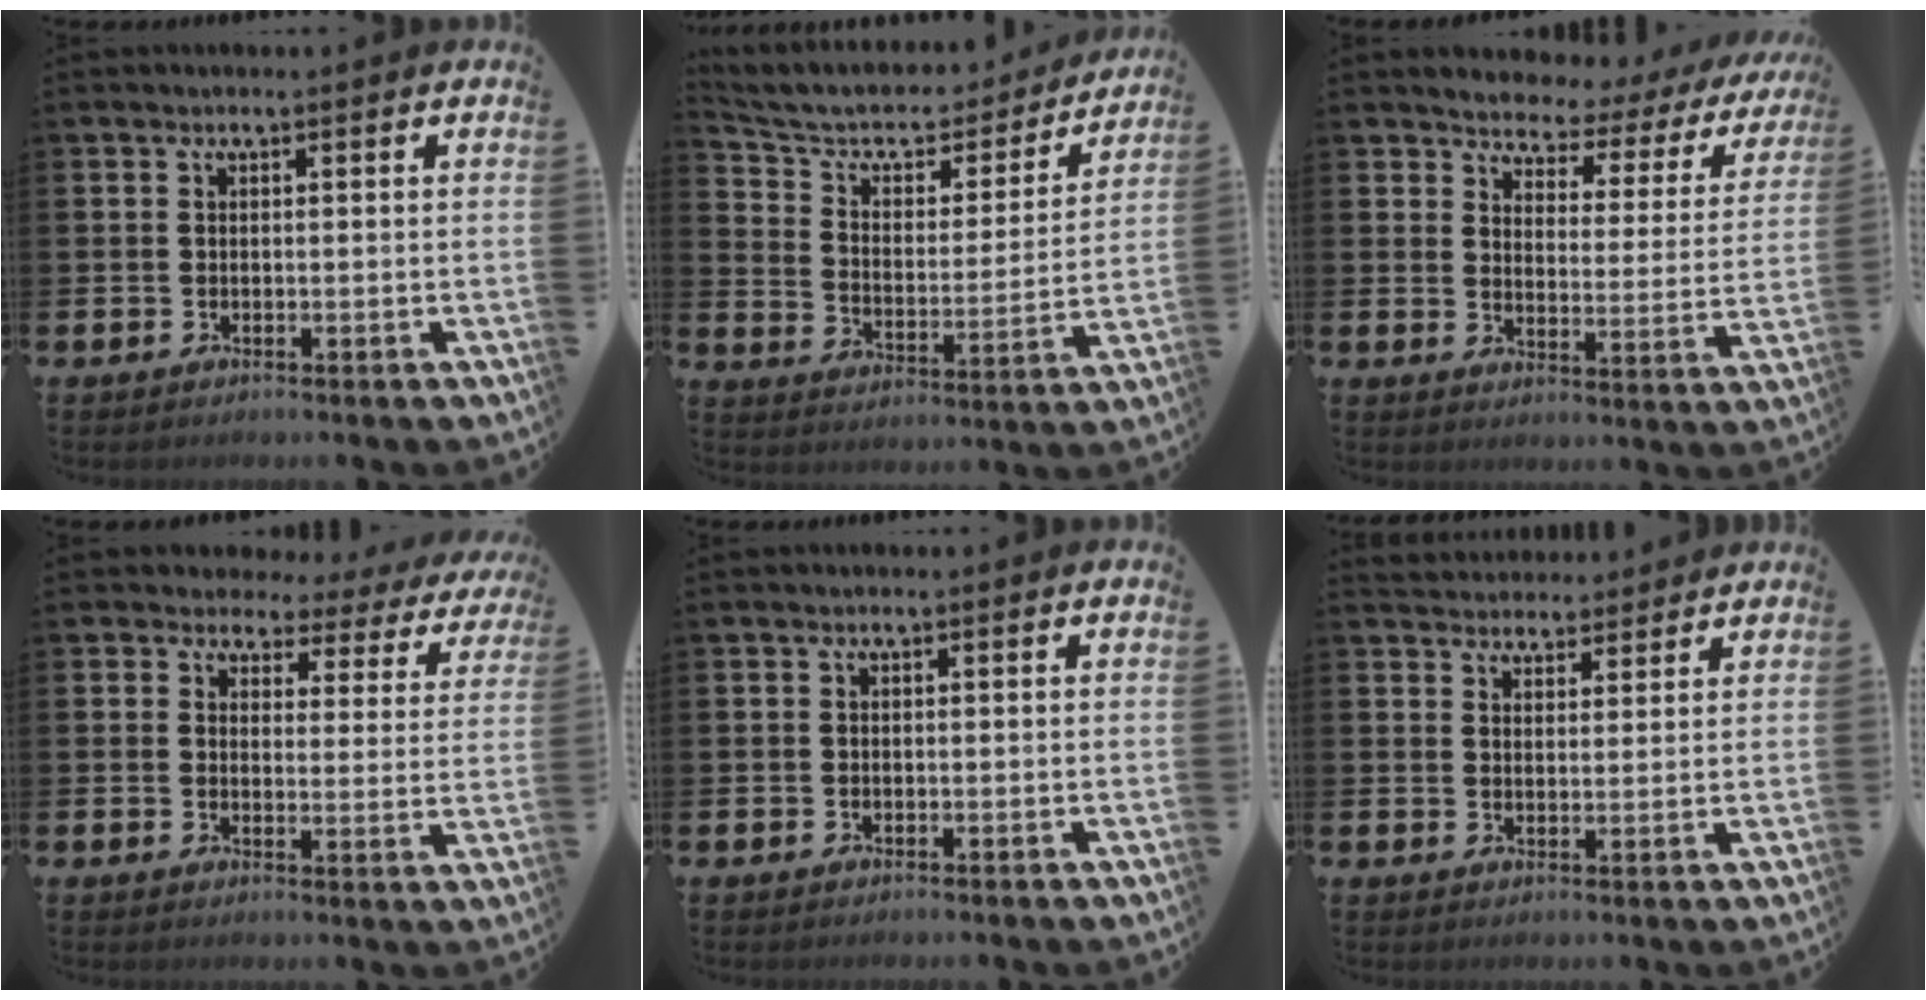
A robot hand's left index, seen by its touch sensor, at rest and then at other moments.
{"total": 7.6, "force": [6.5, 3.0, 2.6], "torque": [-0.083, -0.047, 0.108]}
{"total": 3.7, "force": [3.4, 1.4, 0.3], "torque": [-0.032, -0.038, 0.049]}
{"total": 2.4, "force": [1.7, 1.7, 0.2], "torque": [-0.021, -0.022, 0.021]}
{"total": 0.0}
{"total": 3.7, "force": [3.6, 1.0, -0.4], "torque": [0.001, -0.019, 0.065]}